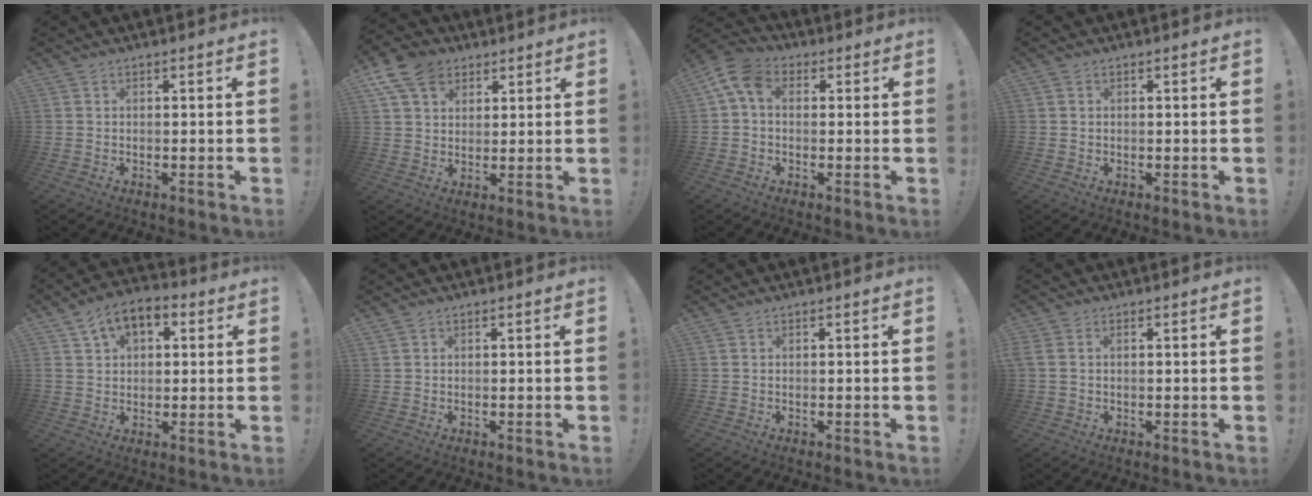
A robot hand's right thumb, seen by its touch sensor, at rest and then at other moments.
{"total": 11.7, "force": [6.2, 8.2, 5.5], "torque": [-0.087, -0.028, 0.123]}
{"total": 8.6, "force": [2.0, 5.7, 6.2], "torque": [-0.130, 0.007, 0.042]}
{"total": 0.5, "force": [0.2, 0.5, 0.1], "torque": [0.004, -0.002, 0.003]}
{"total": 8.9, "force": [3.9, 5.8, 5.5], "torque": [-0.085, -0.008, 0.073]}
{"total": 0.9, "force": [0.6, 0.5, 0.3], "torque": [-0.012, 0.004, 0.013]}
{"total": 0.0}
{"total": 1.8, "force": [0.8, 1.2, 1.1], "torque": [-0.026, 0.005, 0.016]}